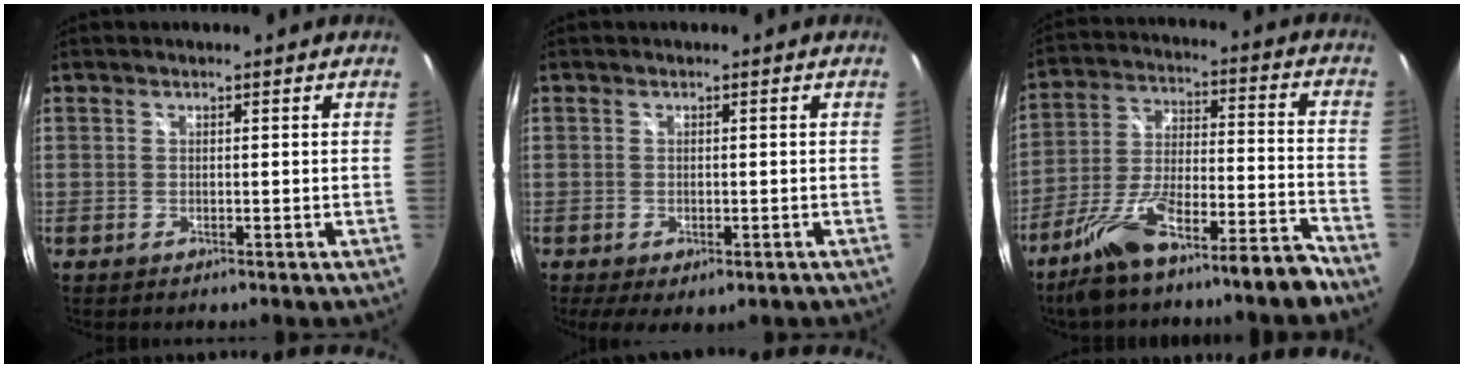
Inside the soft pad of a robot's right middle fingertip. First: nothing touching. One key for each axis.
{"total": 5.1, "fx": -2.6, "fy": 2.6, "fz": 3.6, "tx": -0.065, "ty": -0.023, "tz": -0.033}
{"total": 15.0, "fx": -11.8, "fy": 2.0, "fz": 9.0, "tx": -0.167, "ty": 0.009, "tz": -0.195}